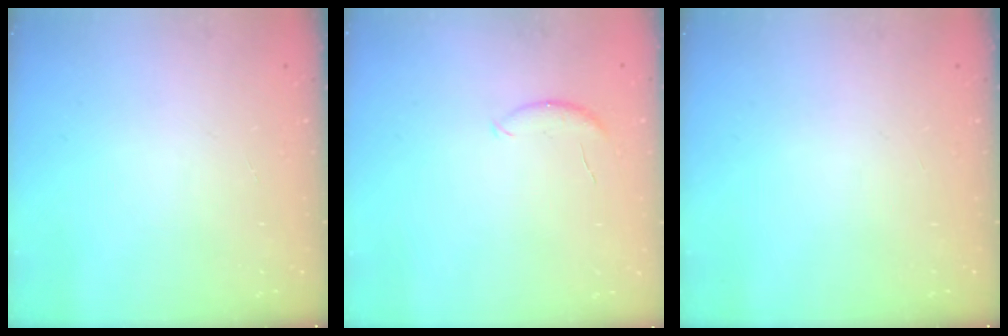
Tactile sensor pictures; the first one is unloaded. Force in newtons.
{"total": 5.5, "press": 5.5, "slide": 0.5}
{"total": 0.0}